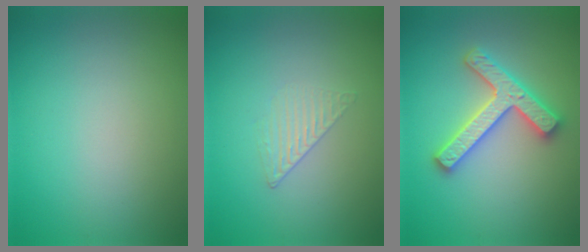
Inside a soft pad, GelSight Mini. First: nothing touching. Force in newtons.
{"total": 1.4, "press": 0.3, "slide": 1.4}
{"total": 4.7, "press": 4.6, "slide": 0.8}